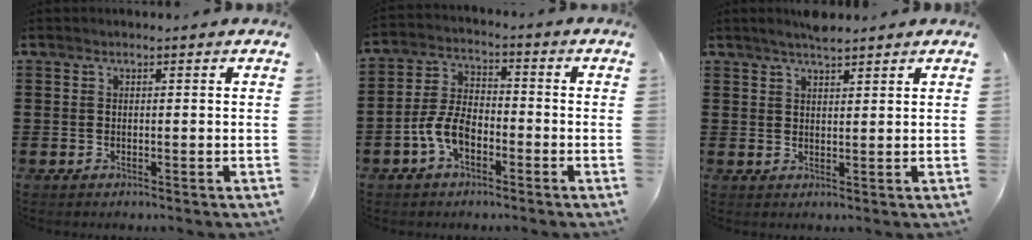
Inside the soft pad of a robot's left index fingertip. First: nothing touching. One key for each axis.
{"total": 6.5, "fx": -3.0, "fy": 3.4, "fz": 4.7, "tx": -0.122, "ty": 0.000, "tz": -0.066}
{"total": 2.6, "fx": 2.3, "fy": 0.2, "fz": 1.2, "tx": -0.026, "ty": 0.004, "tz": 0.042}